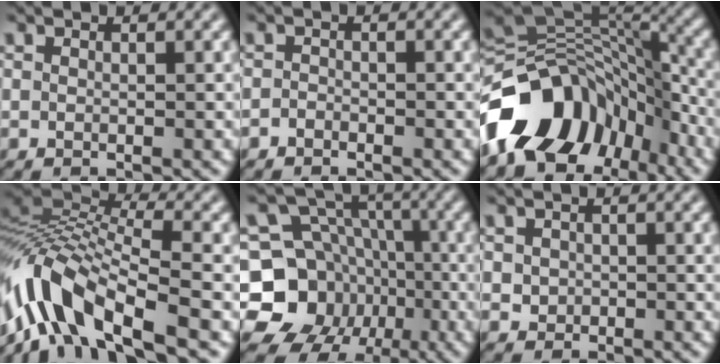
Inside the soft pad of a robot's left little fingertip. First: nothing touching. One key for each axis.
{"total": 0.9, "fx": -0.7, "fy": 0.6, "fz": 0.0, "tx": 0.008, "ty": -0.001, "tz": -0.016}
{"total": 13.0, "fx": -6.9, "fy": 8.7, "fz": 6.7, "tx": -0.119, "ty": 0.020, "tz": -0.124}
{"total": 9.8, "fx": -5.2, "fy": 3.4, "fz": 7.5, "tx": -0.136, "ty": 0.017, "tz": -0.111}
{"total": 14.2, "fx": -5.0, "fy": 12.3, "fz": 5.2, "tx": -0.108, "ty": -0.011, "tz": -0.106}
{"total": 1.2, "fx": -0.1, "fy": 1.2, "fz": 0.3, "tx": -0.001, "ty": -0.002, "tz": 0.003}